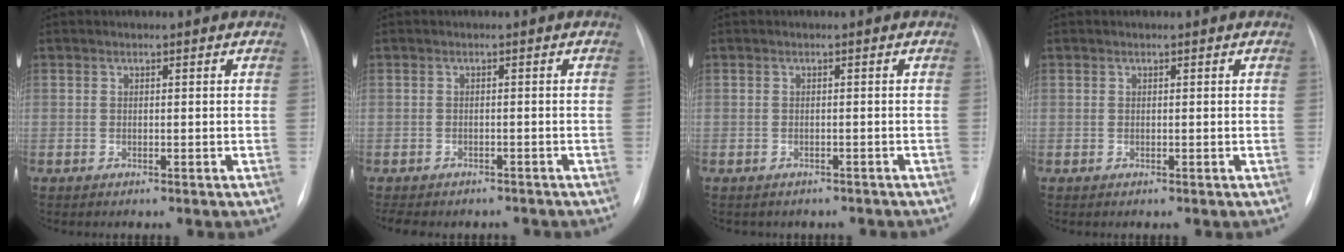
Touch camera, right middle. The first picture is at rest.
{"total": 9.0, "force": [-7.7, 3.5, 3.2], "torque": [-0.063, 0.000, -0.091]}
{"total": 4.0, "force": [-3.5, 1.9, 0.7], "torque": [-0.016, 0.006, -0.035]}
{"total": 0.0}